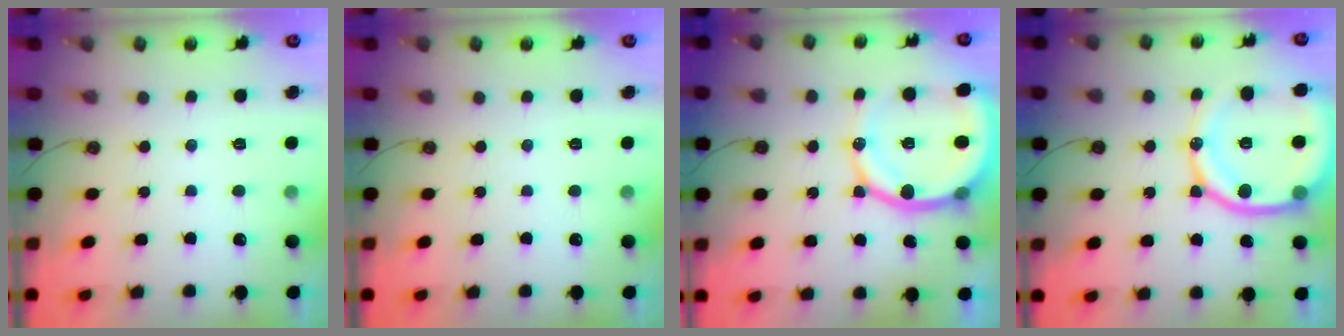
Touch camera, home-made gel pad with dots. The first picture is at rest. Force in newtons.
{"total": 0.0}
{"total": 17.5, "press": 17.3, "slide": 3.2}
{"total": 17.8, "press": 17.7, "slide": 2.2}